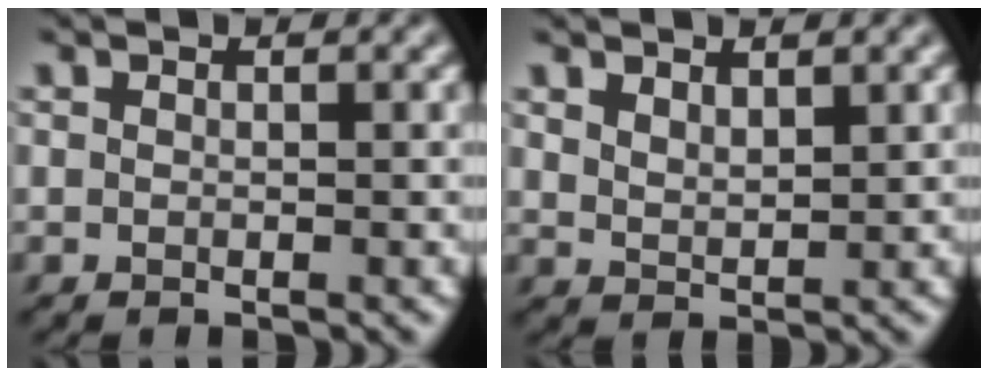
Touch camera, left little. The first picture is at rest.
{"total": 1.9, "force": [1.4, 0.8, 1.0], "torque": [-0.027, -0.004, 0.032]}